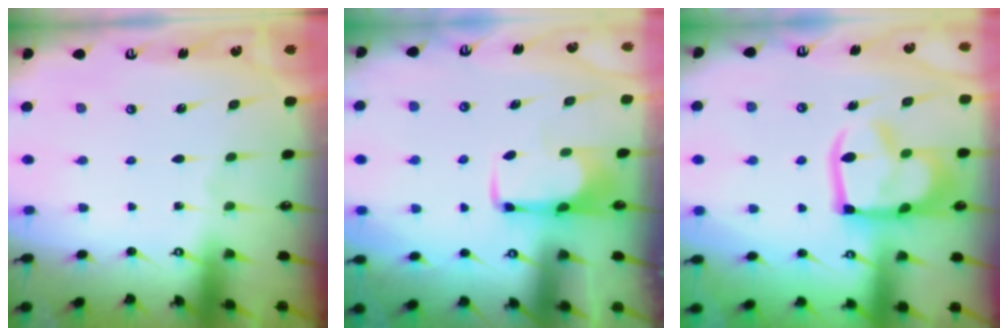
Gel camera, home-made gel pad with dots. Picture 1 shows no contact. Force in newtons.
{"total": 1.8, "press": 1.7, "slide": 0.5}
{"total": 12.7, "press": 12.6, "slide": 1.6}